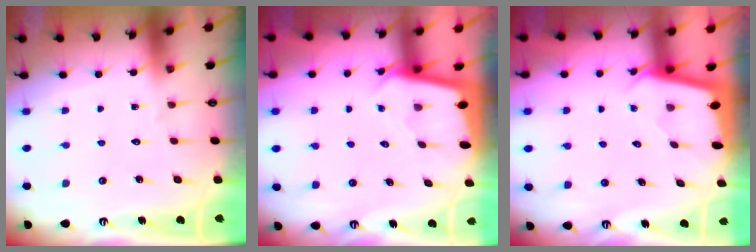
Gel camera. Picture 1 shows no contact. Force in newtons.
{"total": 1.8, "press": 1.8, "slide": 0.1}
{"total": 1.8, "press": 1.8, "slide": 0.1}